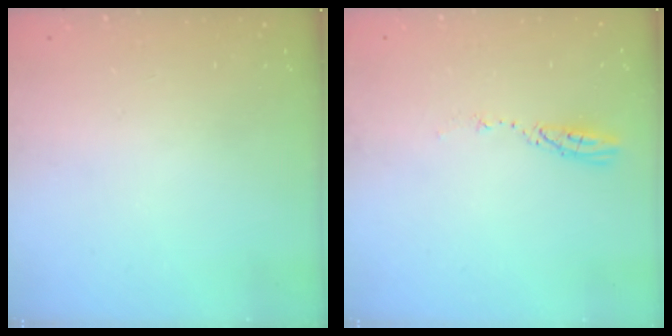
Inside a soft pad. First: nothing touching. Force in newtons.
{"total": 3.6, "press": 3.6, "slide": 0.3}